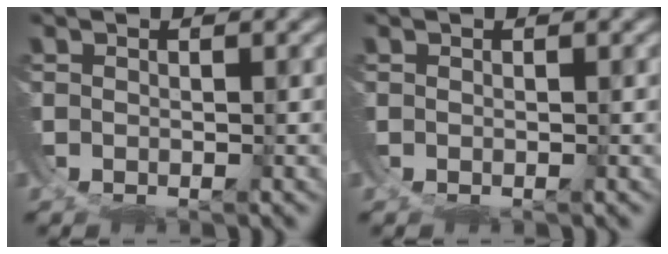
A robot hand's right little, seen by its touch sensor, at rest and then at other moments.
{"total": 0.0}